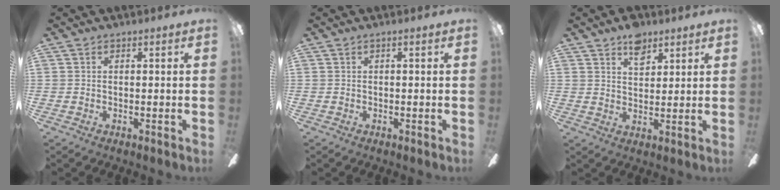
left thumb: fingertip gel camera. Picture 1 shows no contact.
{"total": 0.0}
{"total": 7.1, "force": [4.7, 4.0, 3.5], "torque": [-0.040, -0.018, 0.082]}